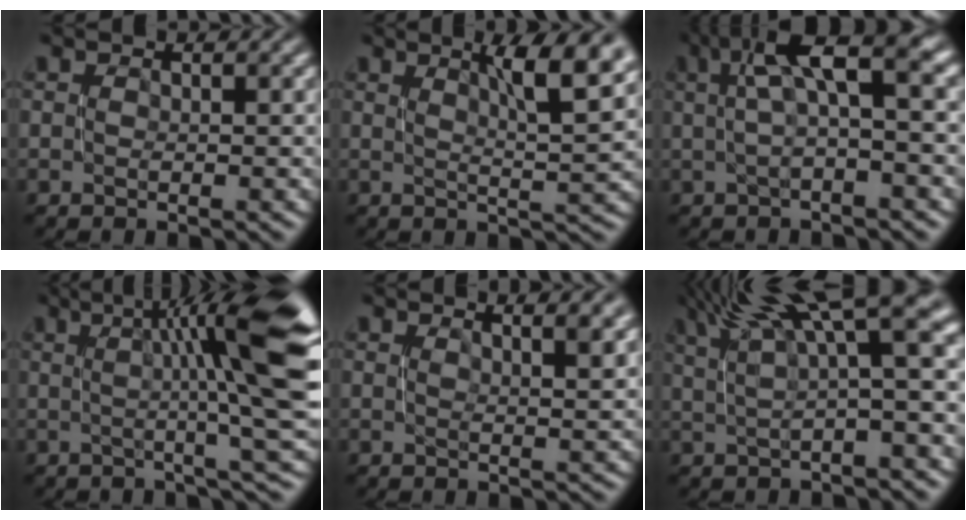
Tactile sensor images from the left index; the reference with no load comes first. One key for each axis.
{"total": 7.2, "fx": 3.1, "fy": 1.5, "fz": 6.3, "tx": -0.073, "ty": 0.008, "tz": 0.048}
{"total": 6.7, "fx": 1.8, "fy": 1.6, "fz": 6.2, "tx": -0.098, "ty": 0.024, "tz": 0.022}
{"total": 11.7, "fx": 2.2, "fy": 2.1, "fz": 11.3, "tx": -0.141, "ty": 0.006, "tz": 0.037}
{"total": 4.6, "fx": 2.4, "fy": 1.5, "fz": 3.6, "tx": -0.022, "ty": 0.013, "tz": 0.020}
{"total": 9.4, "fx": 4.5, "fy": 1.8, "fz": 8.1, "tx": -0.113, "ty": 0.039, "tz": 0.071}